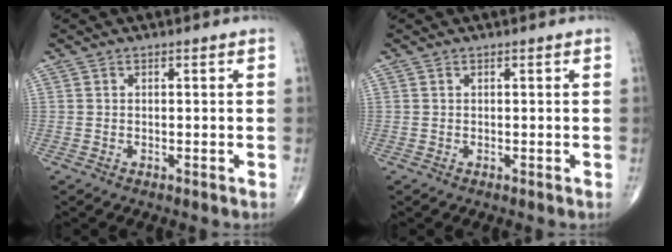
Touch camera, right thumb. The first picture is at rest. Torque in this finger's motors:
{"motor_torque": [0.00, -0.23, 0.15, 0.05, -0.04]}